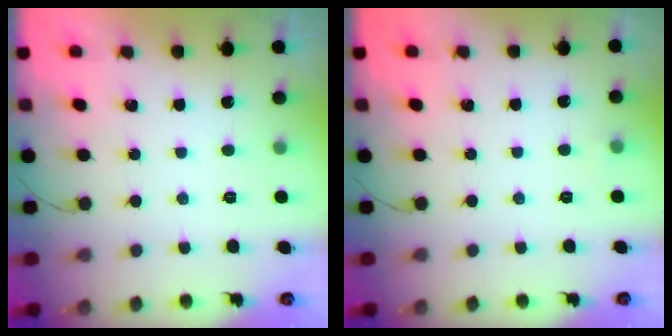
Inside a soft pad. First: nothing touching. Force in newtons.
{"total": 2.8, "press": 2.5, "slide": 1.1}